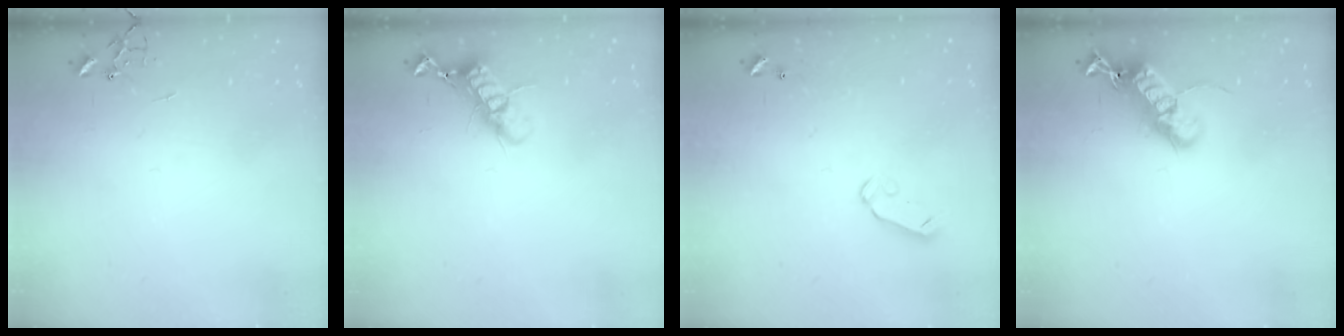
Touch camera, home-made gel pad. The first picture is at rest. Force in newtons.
{"total": 11.9, "press": 11.9, "slide": 0.8}
{"total": 5.8, "press": 5.8, "slide": 0.5}
{"total": 18.4, "press": 18.4, "slide": 0.6}